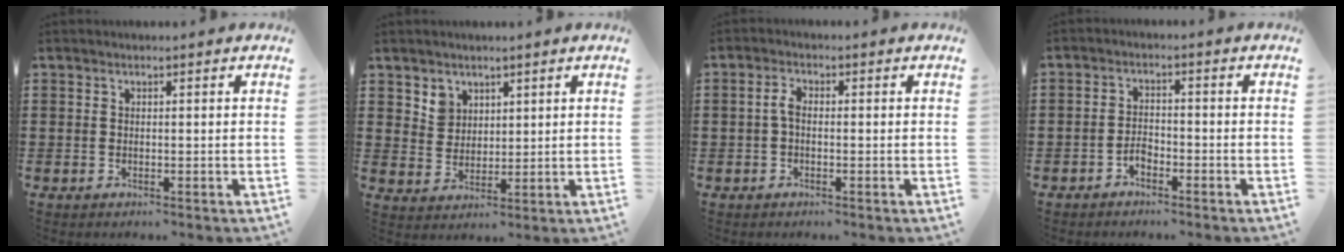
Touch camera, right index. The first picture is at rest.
{"total": 4.0, "force": [2.5, 3.1, 0.4], "torque": [-0.021, 0.012, 0.049]}
{"total": 2.3, "force": [-0.4, 1.1, 2.0], "torque": [-0.047, 0.002, -0.011]}
{"total": 2.1, "force": [-1.6, 1.1, 0.7], "torque": [-0.018, 0.003, -0.034]}